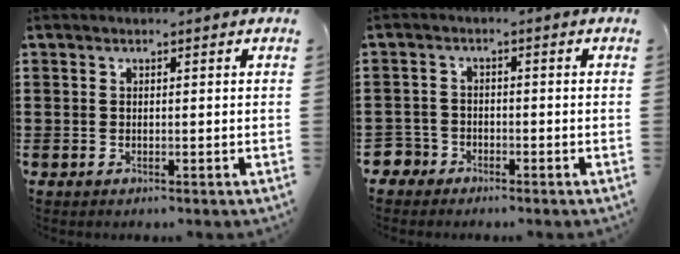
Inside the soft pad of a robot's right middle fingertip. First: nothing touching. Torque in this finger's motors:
{"motor_torque": [-0.33, 0.23, -0.01, -0.01]}